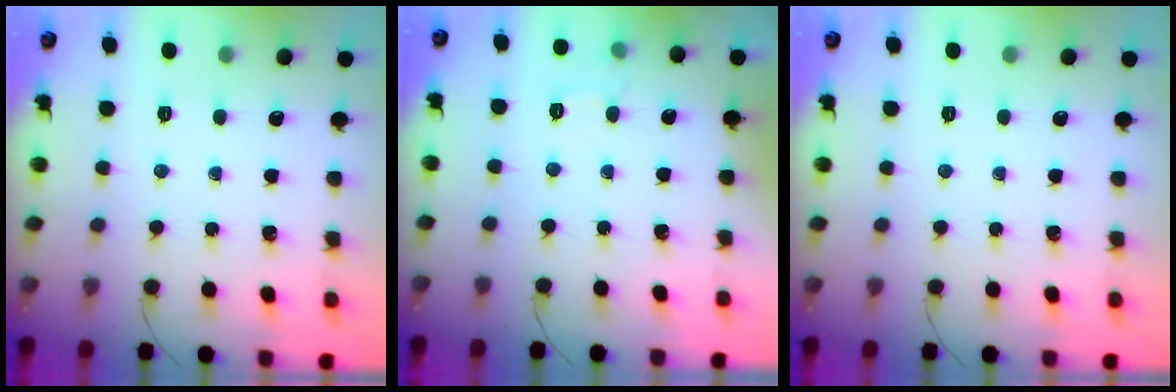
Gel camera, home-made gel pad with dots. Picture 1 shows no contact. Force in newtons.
{"total": 7.1, "press": 6.9, "slide": 1.6}
{"total": 0.0}